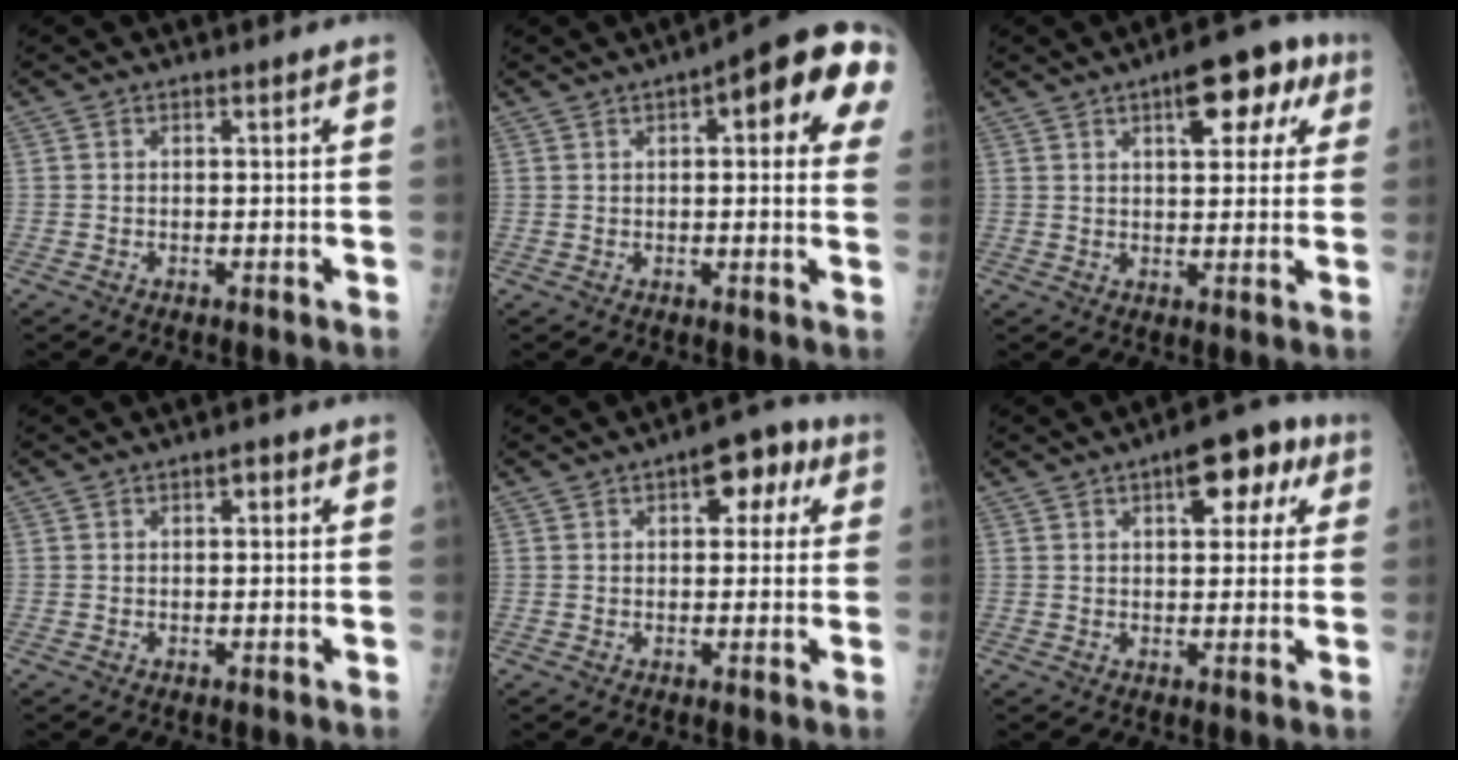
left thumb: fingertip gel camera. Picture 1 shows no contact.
{"total": 15.7, "force": [5.4, 5.2, 13.8], "torque": [-0.142, 0.010, 0.053]}
{"total": 11.4, "force": [5.2, 5.2, 8.8], "torque": [-0.077, 0.006, 0.061]}
{"total": 1.8, "force": [0.8, 1.1, 1.3], "torque": [-0.007, 0.001, 0.009]}
{"total": 7.8, "force": [3.1, 4.4, 5.6], "torque": [-0.034, 0.009, 0.030]}
{"total": 10.1, "force": [4.4, 5.0, 7.5], "torque": [-0.063, 0.009, 0.051]}